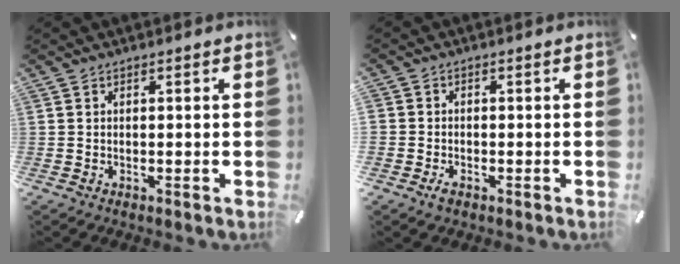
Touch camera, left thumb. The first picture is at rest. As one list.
[{"total": 3.4, "force": [-1.1, 3.2, 0.3], "torque": [0.003, 0.008, -0.022]}]